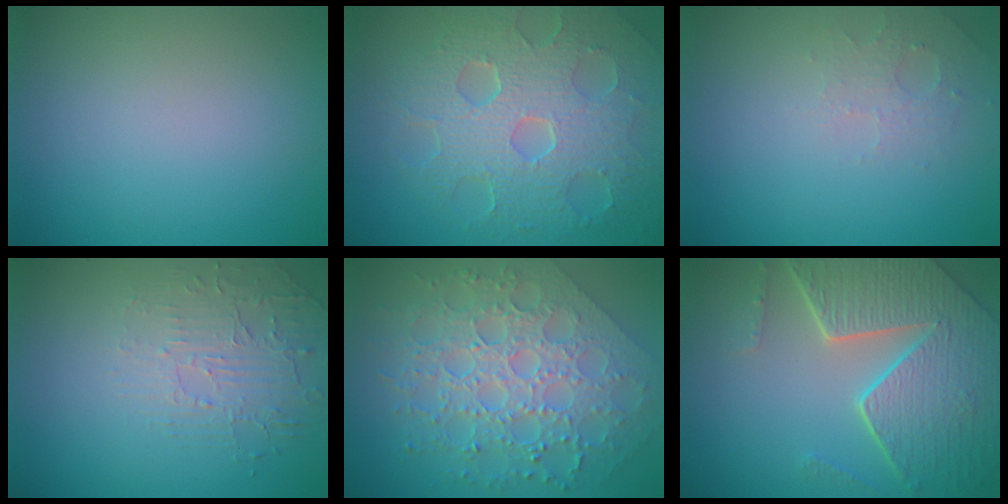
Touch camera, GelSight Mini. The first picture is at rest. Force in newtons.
{"total": 9.0, "press": 6.0, "slide": 6.6}
{"total": 1.8, "press": 1.7, "slide": 0.4}
{"total": 2.1, "press": 1.3, "slide": 1.7}
{"total": 8.3, "press": 6.1, "slide": 5.6}
{"total": 7.9, "press": 5.7, "slide": 5.4}